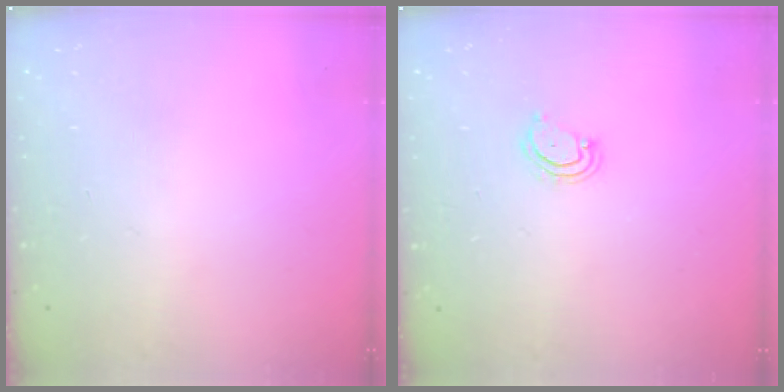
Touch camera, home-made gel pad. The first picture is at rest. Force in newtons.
{"total": 4.1, "press": 4.1, "slide": 0.3}